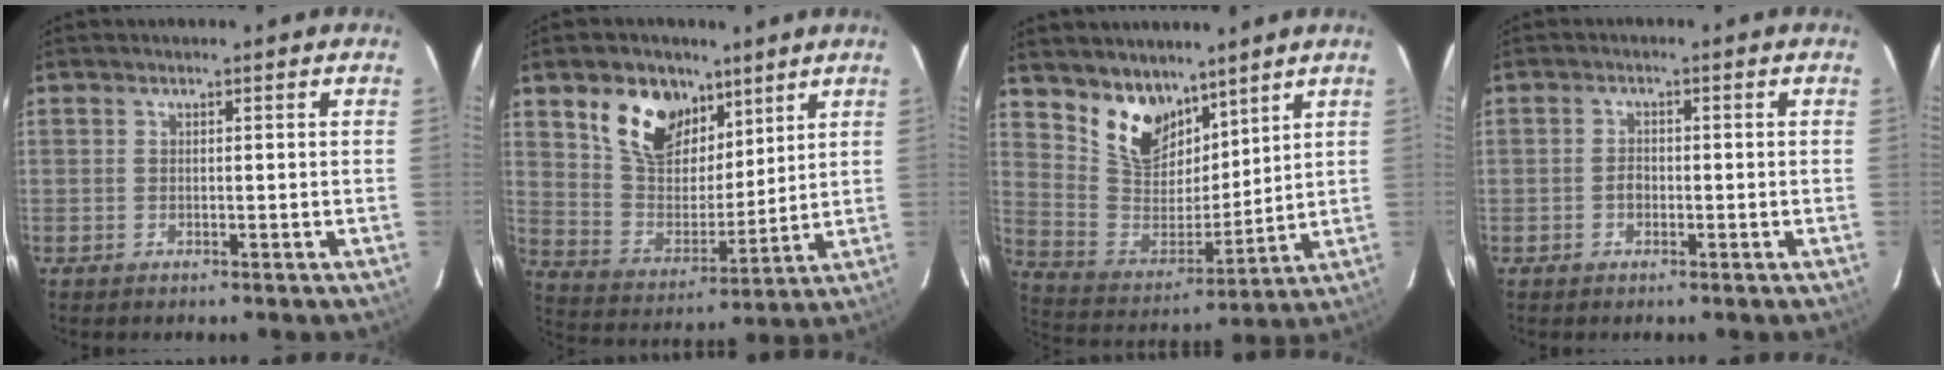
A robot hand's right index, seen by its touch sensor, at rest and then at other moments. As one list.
[{"total": 14.6, "force": [8.6, 8.8, 7.8], "torque": [-0.159, 0.018, 0.169]}, {"total": 12.9, "force": [9.1, 7.2, 5.6], "torque": [-0.113, 0.001, 0.186]}, {"total": 1.5, "force": [-0.6, 1.0, 0.8], "torque": [-0.016, 0.006, -0.011]}]